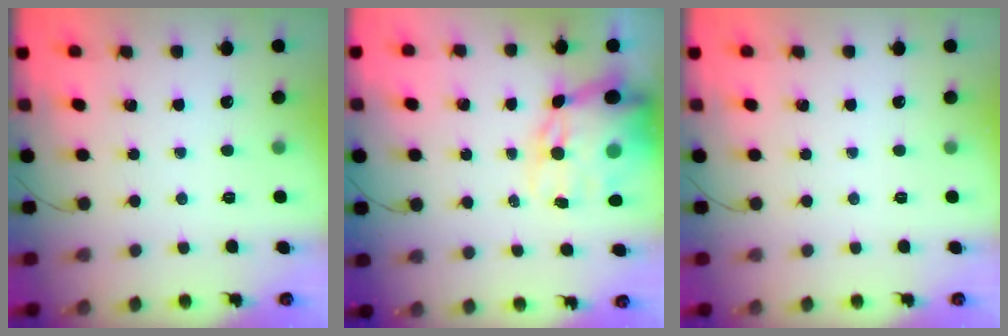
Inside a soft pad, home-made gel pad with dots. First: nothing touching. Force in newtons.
{"total": 15.3, "press": 14.9, "slide": 3.4}
{"total": 0.0}